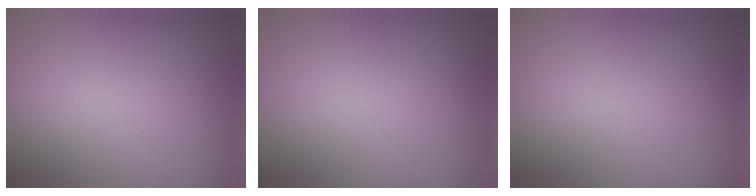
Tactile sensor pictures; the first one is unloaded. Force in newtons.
{"total": 0.0}
{"total": 0.0}